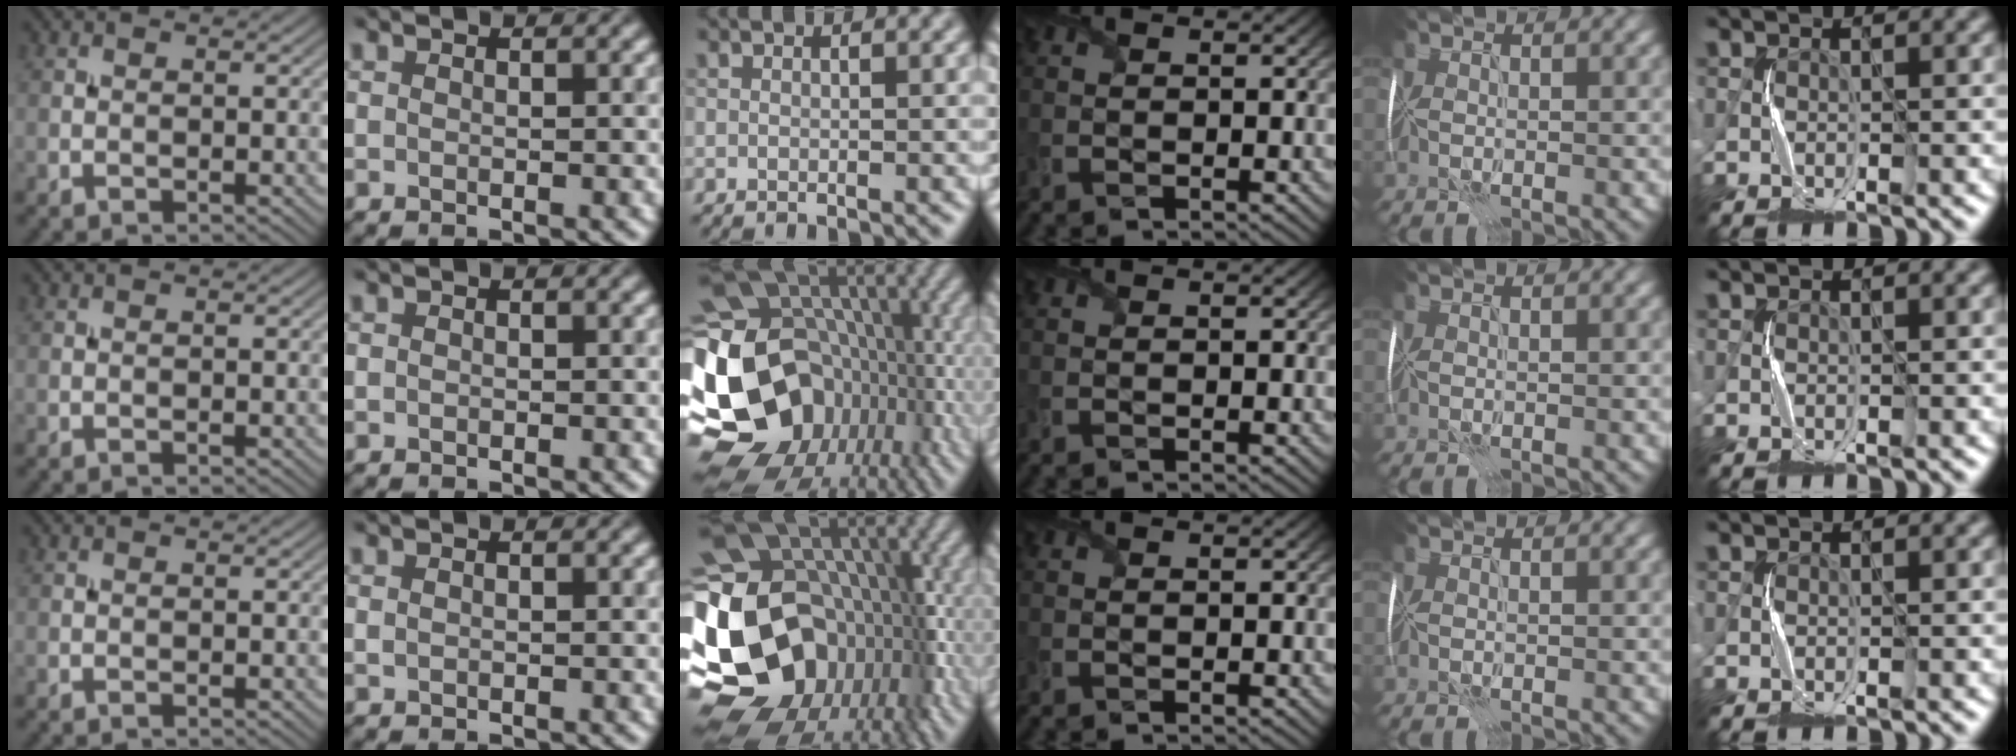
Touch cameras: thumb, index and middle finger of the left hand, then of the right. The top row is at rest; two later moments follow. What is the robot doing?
{"motion": "fold", "object": "shipping label"}